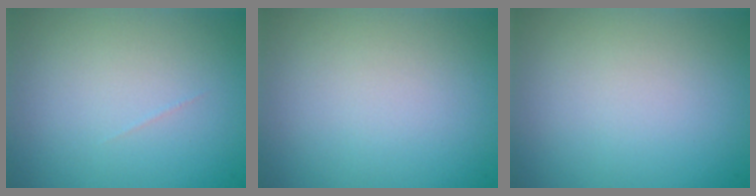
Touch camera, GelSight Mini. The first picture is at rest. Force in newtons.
{"total": 0.0}
{"total": 0.0}